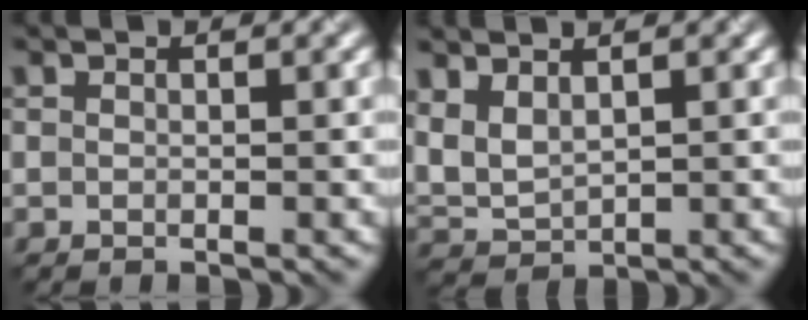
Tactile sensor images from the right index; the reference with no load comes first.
{"total": 3.9, "force": [1.9, 2.5, 2.4], "torque": [-0.065, 0.007, 0.041]}